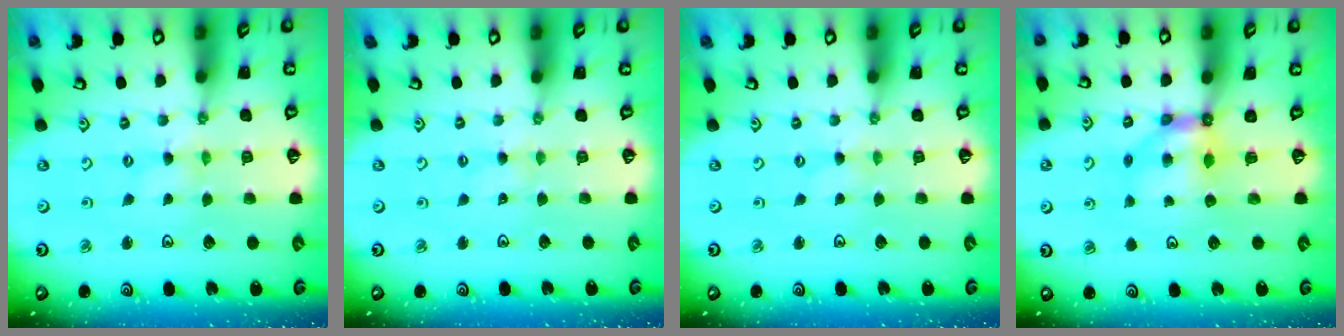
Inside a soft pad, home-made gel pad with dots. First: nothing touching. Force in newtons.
{"total": 1.7, "press": 1.7, "slide": 0.4}
{"total": 0.0}
{"total": 6.7, "press": 6.7, "slide": 0.6}